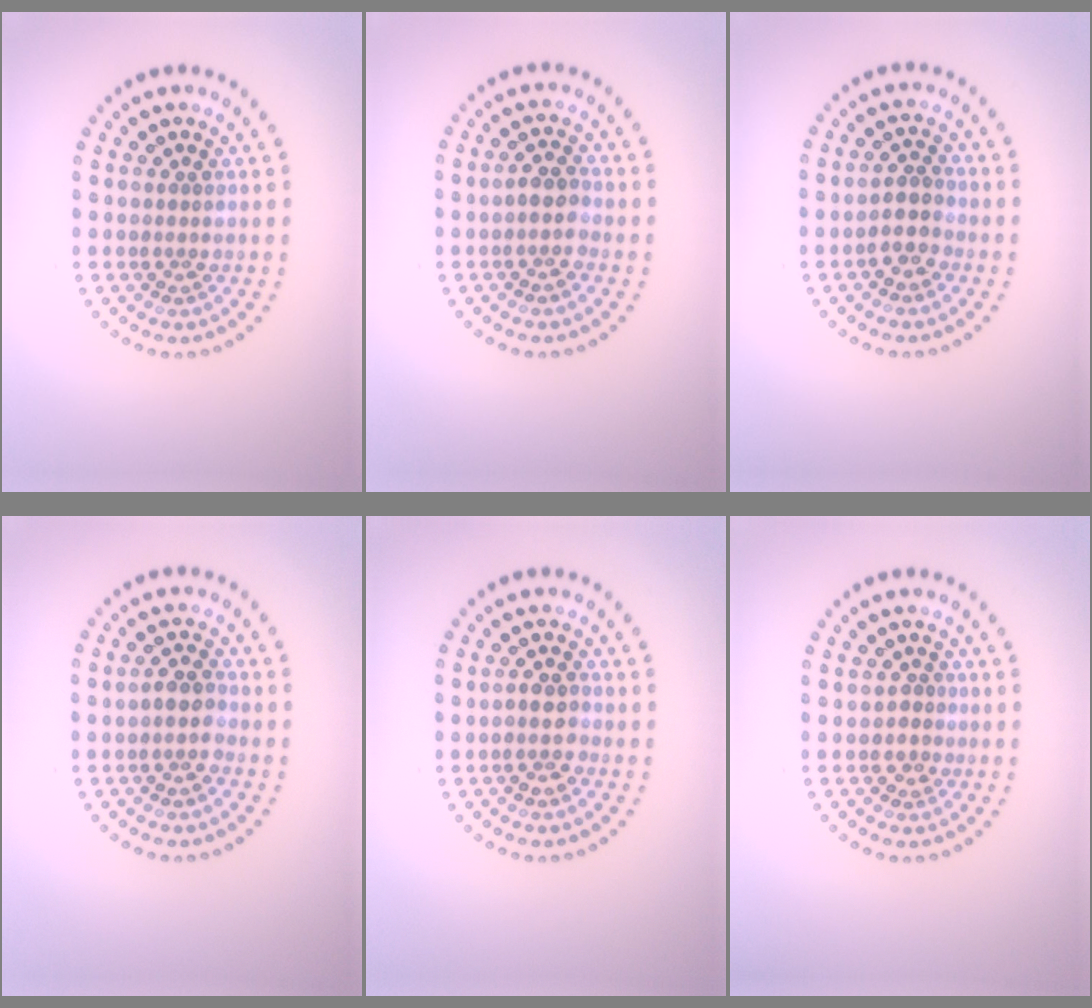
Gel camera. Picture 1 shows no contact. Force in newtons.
{"total": 2.0, "press": 1.8, "slide": 0.7}
{"total": 2.4, "press": 2.1, "slide": 1.1}
{"total": 2.0, "press": 1.8, "slide": 0.7}
{"total": 1.8, "press": 1.6, "slide": 0.7}
{"total": 0.8, "press": 0.7, "slide": 0.5}